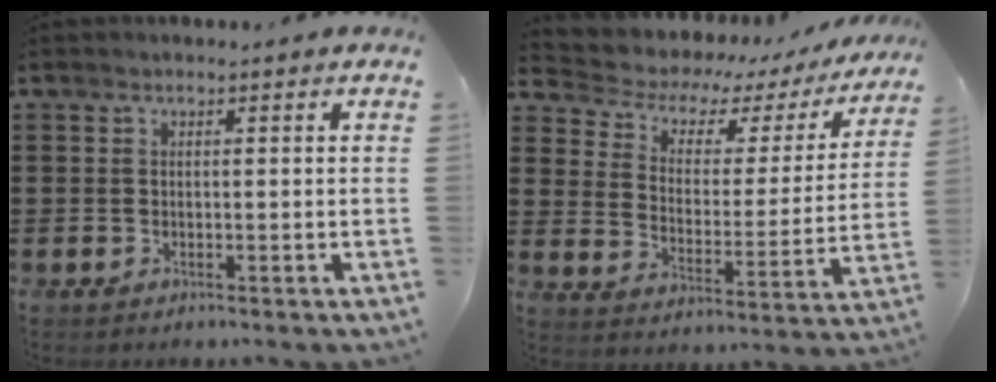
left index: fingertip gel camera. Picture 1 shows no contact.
{"total": 3.9, "force": [2.4, 2.6, 1.6], "torque": [-0.052, -0.023, 0.032]}